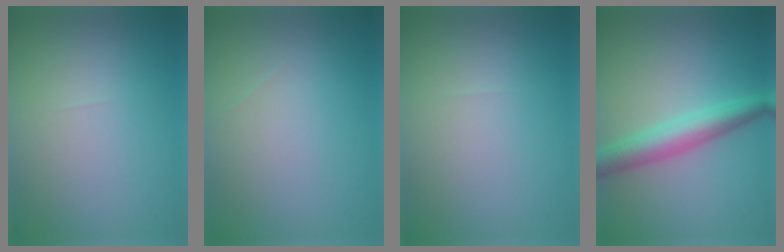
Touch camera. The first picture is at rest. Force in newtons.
{"total": 0.0}
{"total": 0.0}
{"total": 4.4, "press": 4.4, "slide": 0.1}